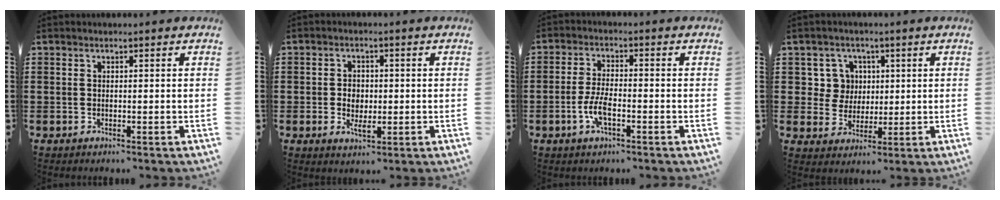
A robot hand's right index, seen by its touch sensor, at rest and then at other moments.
{"total": 3.1, "force": [-0.4, 2.2, 2.2], "torque": [-0.031, -0.002, -0.013]}
{"total": 4.7, "force": [-1.8, 1.7, 4.0], "torque": [-0.095, -0.003, -0.040]}
{"total": 5.9, "force": [1.5, 5.5, 1.2], "torque": [-0.043, 0.014, 0.026]}